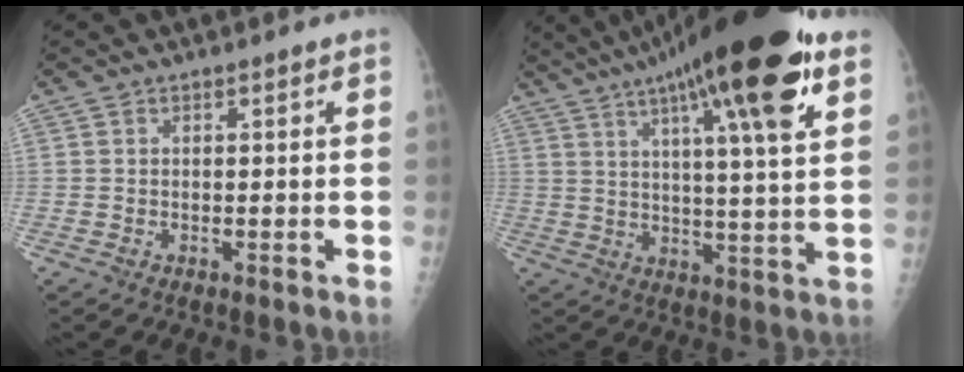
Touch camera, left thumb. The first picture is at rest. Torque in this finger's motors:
{"motor_torque": [2.76, -1.99, 2.52, -0.25, 0.45]}